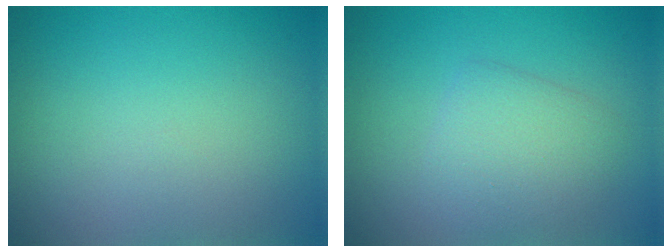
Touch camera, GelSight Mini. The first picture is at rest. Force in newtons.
{"total": 3.0, "press": 3.0, "slide": 0.0}